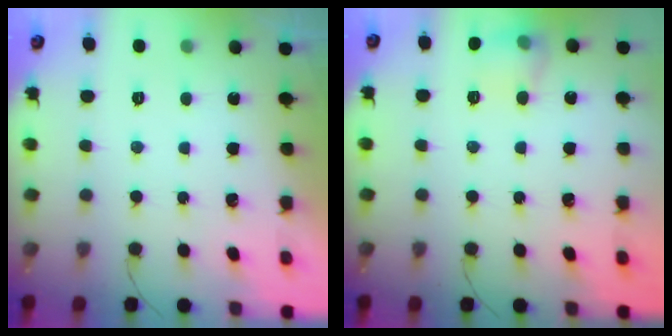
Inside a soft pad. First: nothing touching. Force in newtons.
{"total": 9.4, "press": 9.4, "slide": 0.6}